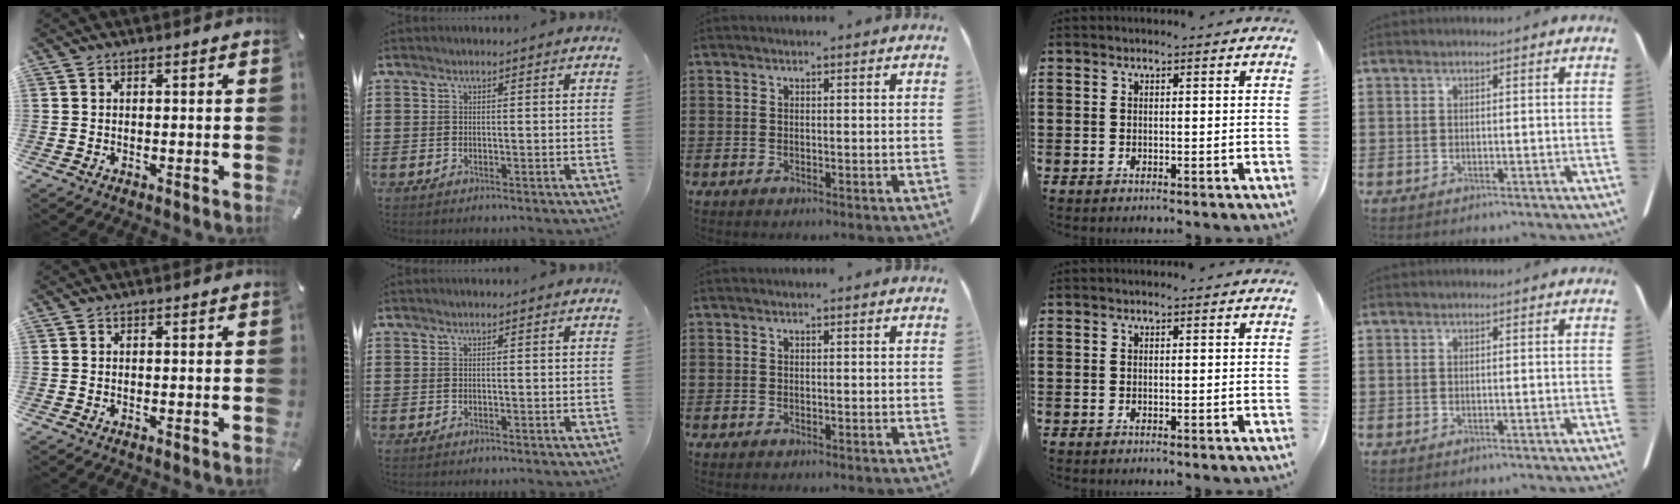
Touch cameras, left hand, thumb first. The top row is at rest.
{}